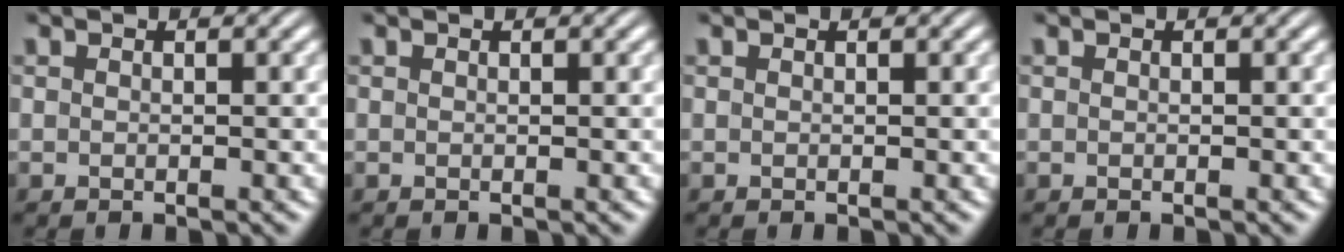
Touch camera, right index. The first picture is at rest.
{"total": 0.0}
{"total": 0.0}
{"total": 0.0}